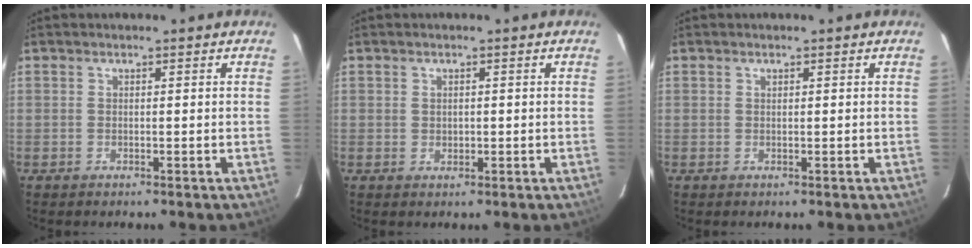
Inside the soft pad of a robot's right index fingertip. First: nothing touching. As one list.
[{"total": 0.9, "force": [0.1, 0.9, 0.2], "torque": [0.001, 0.001, 0.004]}, {"total": 0.0}]